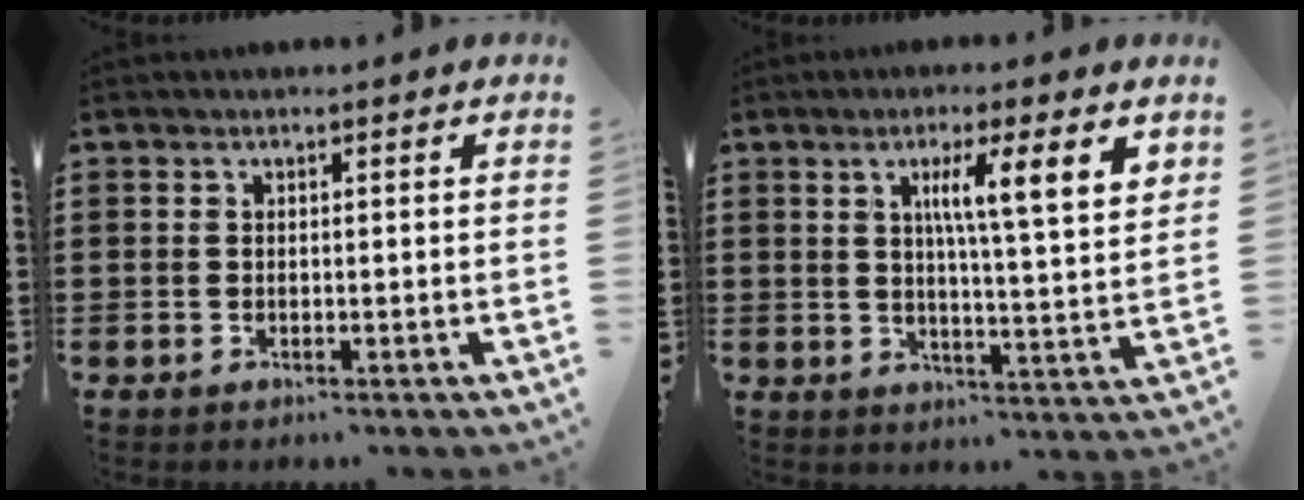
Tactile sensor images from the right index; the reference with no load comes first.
{"total": 7.2, "force": [2.9, 0.4, 6.5], "torque": [-0.118, -0.006, 0.042]}